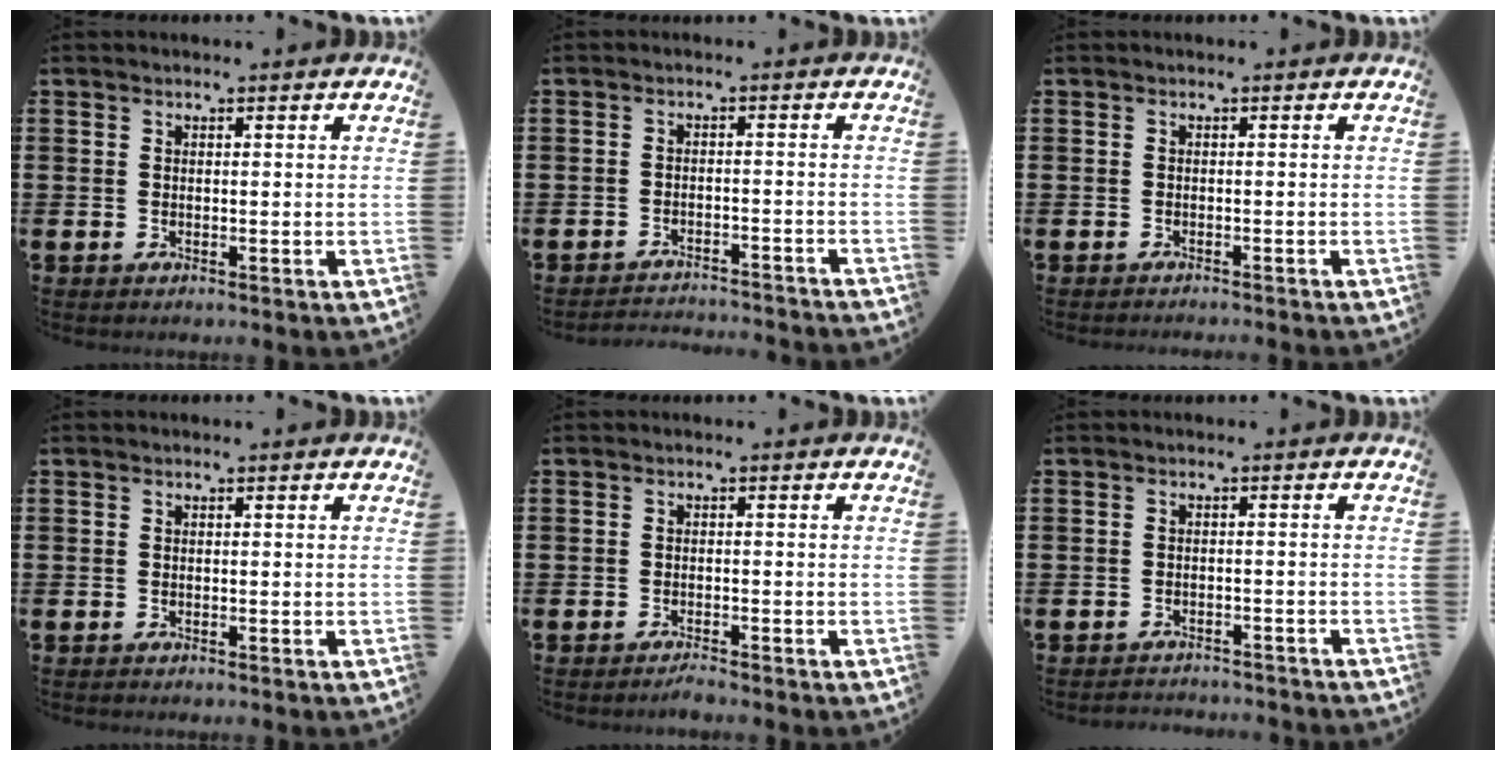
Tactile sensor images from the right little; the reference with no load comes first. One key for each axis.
{"total": 2.4, "fx": -2.4, "fy": -0.2, "fz": -0.1, "tx": -0.002, "ty": 0.004, "tz": -0.051}
{"total": 0.7, "fx": -0.6, "fy": -0.2, "fz": 0.0, "tx": 0.001, "ty": -0.001, "tz": -0.014}
{"total": 0.0}
{"total": 1.1, "fx": -1.1, "fy": 0.0, "fz": 0.3, "tx": -0.007, "ty": -0.001, "tz": -0.021}
{"total": 1.6, "fx": -1.6, "fy": -0.1, "fz": -0.2, "tx": -0.002, "ty": 0.005, "tz": -0.034}